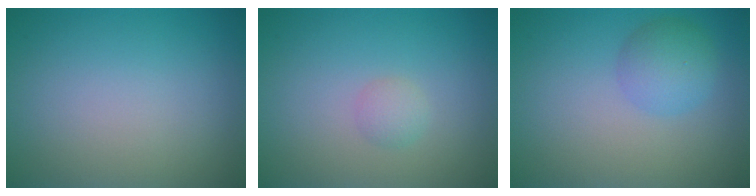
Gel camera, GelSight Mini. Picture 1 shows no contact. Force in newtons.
{"total": 1.2, "press": 1.2, "slide": 0.0}
{"total": 3.0, "press": 2.9, "slide": 0.2}